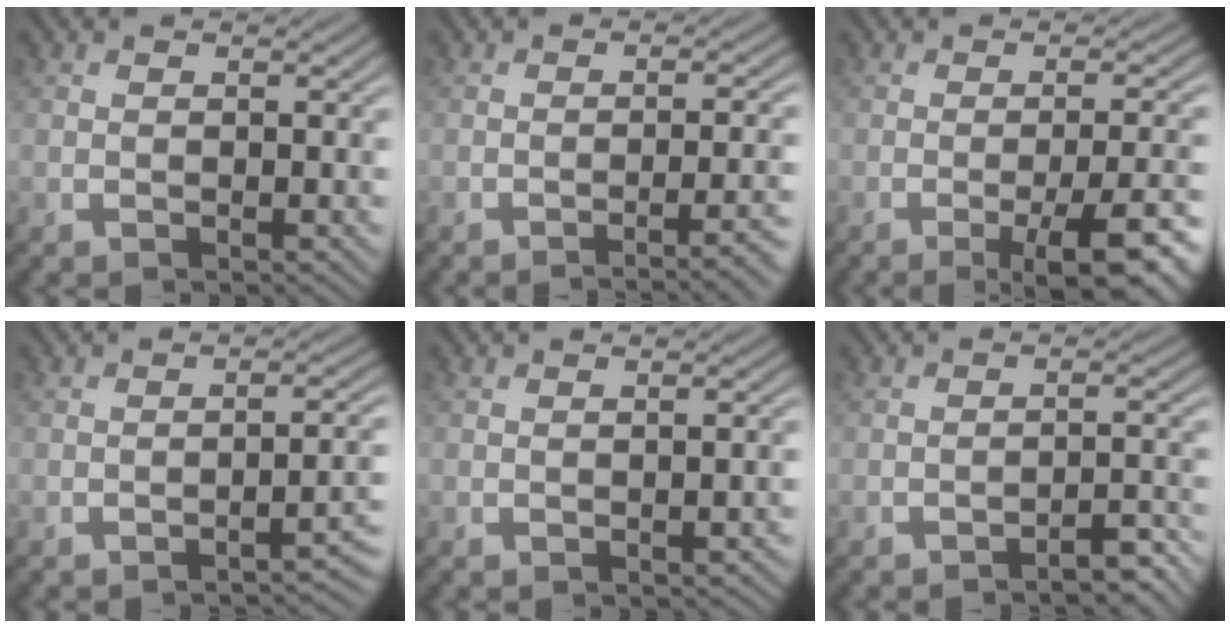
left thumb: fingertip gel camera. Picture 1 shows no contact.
{"total": 5.1, "force": [-2.7, 1.0, 4.2], "torque": [-0.050, 0.010, -0.043]}
{"total": 8.3, "force": [-3.9, 1.7, 7.1], "torque": [-0.103, -0.002, -0.053]}
{"total": 3.7, "force": [-2.4, 0.7, 2.7], "torque": [-0.030, 0.012, -0.042]}
{"total": 0.8, "force": [-0.4, 0.2, 0.7], "torque": [-0.007, 0.001, -0.004]}
{"total": 3.2, "force": [-2.7, 0.4, 1.6], "torque": [-0.018, 0.009, -0.040]}